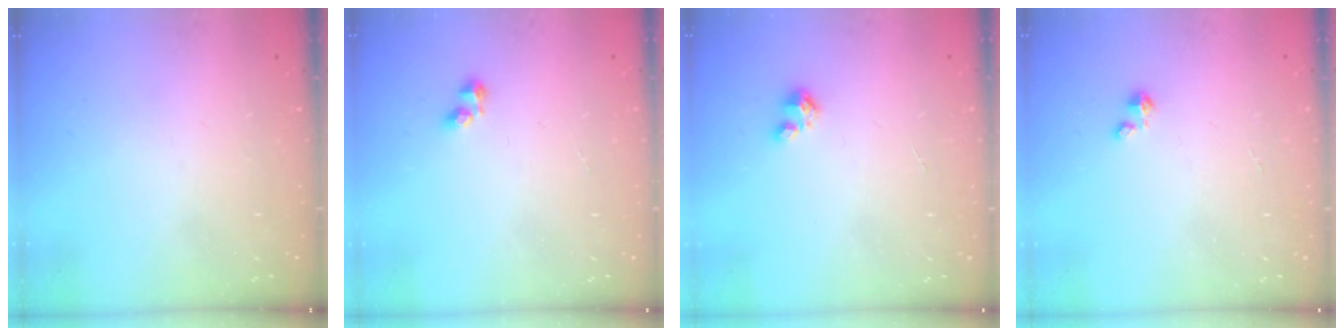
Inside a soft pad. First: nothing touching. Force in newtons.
{"total": 2.5, "press": 2.3, "slide": 0.9}
{"total": 1.6, "press": 1.6, "slide": 0.1}
{"total": 1.4, "press": 1.4, "slide": 0.2}